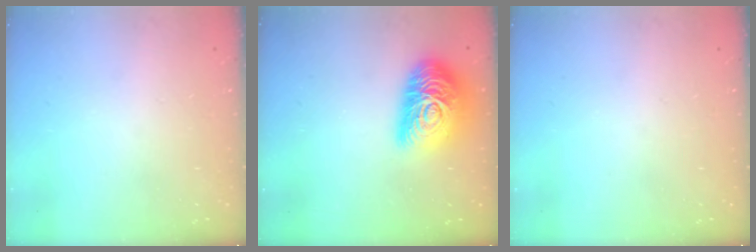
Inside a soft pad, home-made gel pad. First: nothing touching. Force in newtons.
{"total": 18.2, "press": 18.1, "slide": 1.1}
{"total": 0.0}